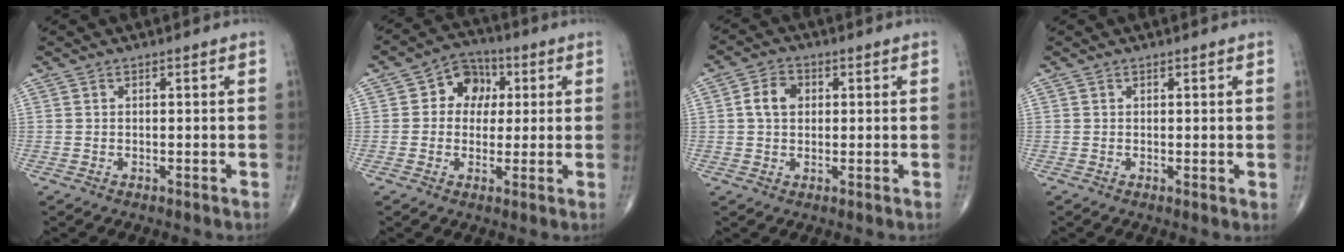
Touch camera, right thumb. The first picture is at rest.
{"total": 8.1, "force": [1.7, 6.6, 4.3], "torque": [-0.024, 0.009, 0.018]}
{"total": 4.9, "force": [0.8, 3.7, 3.1], "torque": [-0.049, 0.009, 0.009]}
{"total": 0.9, "force": [0.3, 0.3, 0.7], "torque": [-0.013, -0.004, 0.004]}